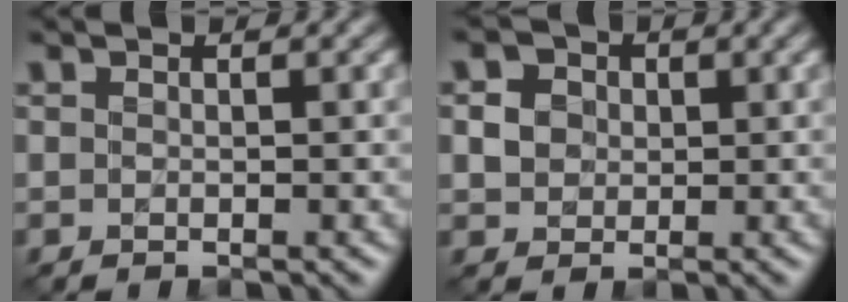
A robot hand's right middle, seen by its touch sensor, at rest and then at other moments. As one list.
[{"total": 2.3, "force": [0.3, 2.0, 0.9], "torque": [-0.015, 0.000, 0.007]}]